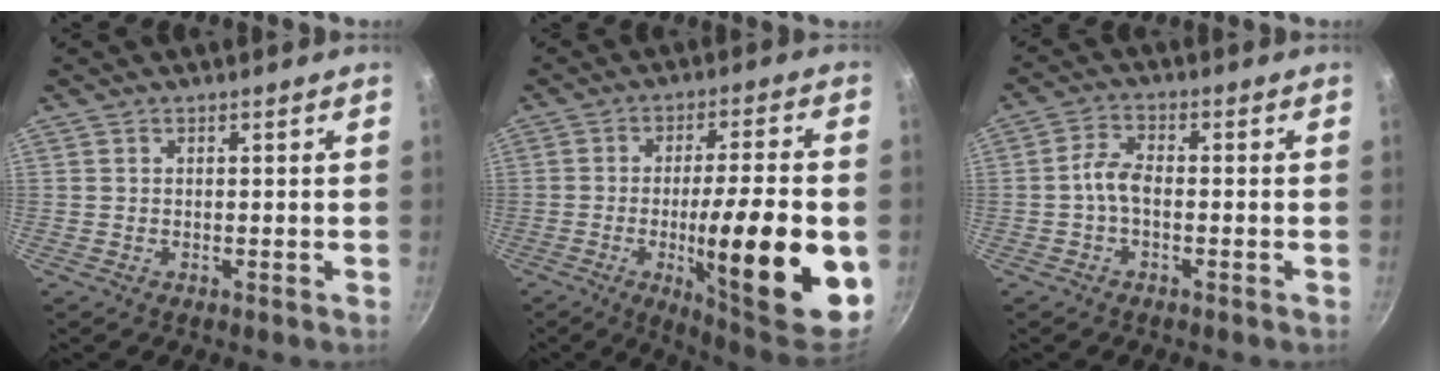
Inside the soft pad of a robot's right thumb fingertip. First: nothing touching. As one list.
[{"total": 22.1, "force": [-4.7, 4.9, 21.0], "torque": [-0.289, 0.011, -0.066]}, {"total": 4.1, "force": [-1.2, 2.1, 3.3], "torque": [-0.067, 0.020, -0.030]}]